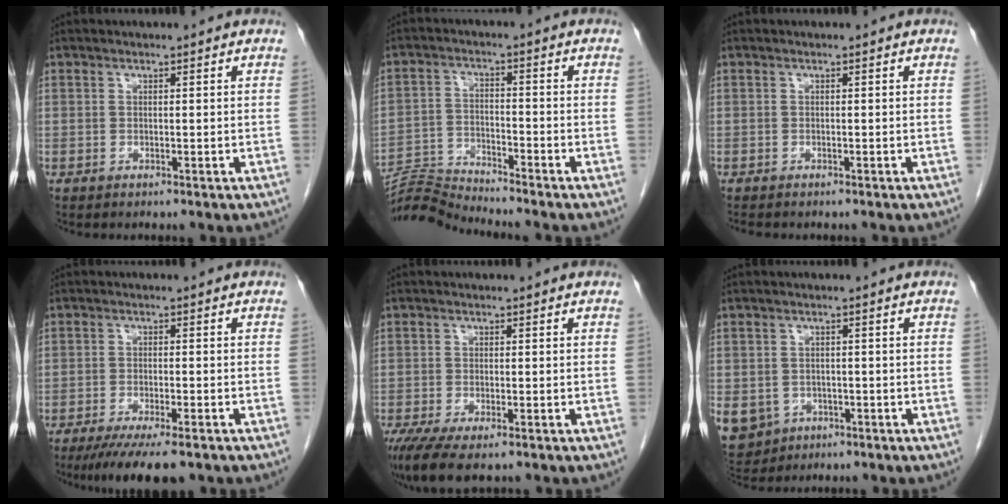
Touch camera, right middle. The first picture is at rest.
{"total": 7.0, "force": [-6.6, -2.0, -0.8], "torque": [0.004, -0.004, -0.126]}
{"total": 1.7, "force": [-1.5, 0.5, 0.6], "torque": [-0.014, -0.004, -0.018]}
{"total": 9.5, "force": [-7.1, 1.8, 6.1], "torque": [-0.086, -0.016, -0.108]}
{"total": 7.3, "force": [-5.0, 2.2, 4.8], "torque": [-0.081, -0.018, -0.081]}
{"total": 11.2, "force": [-4.7, 9.4, 3.8], "torque": [-0.118, -0.001, -0.058]}